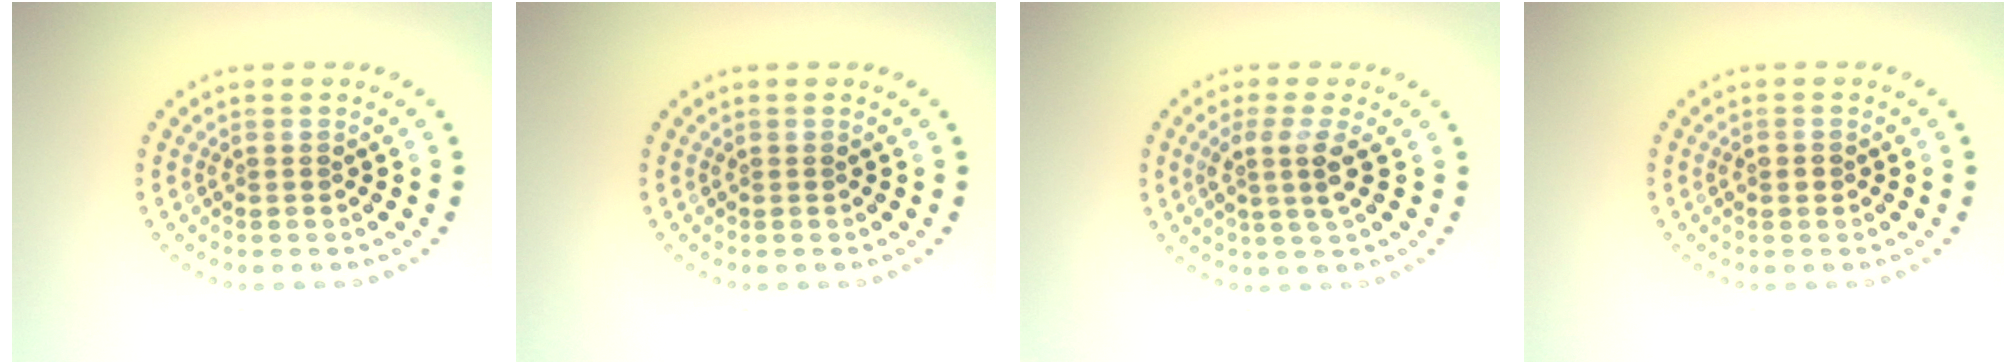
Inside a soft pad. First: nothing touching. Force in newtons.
{"total": 0.0}
{"total": 2.6, "press": 2.0, "slide": 1.7}
{"total": 1.2, "press": 1.2, "slide": 0.2}